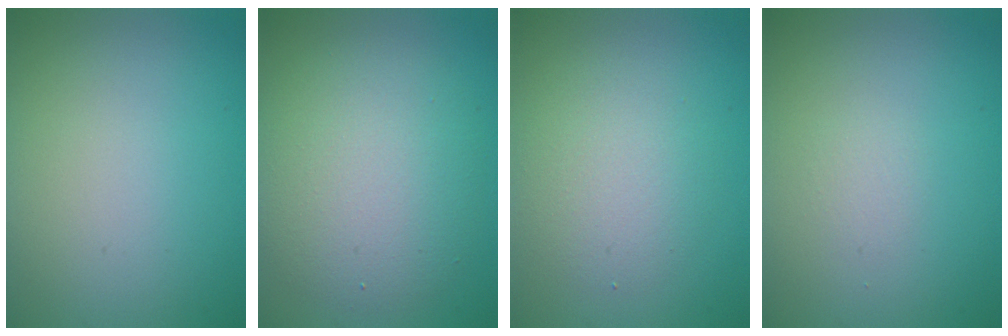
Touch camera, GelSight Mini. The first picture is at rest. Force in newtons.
{"total": 6.1, "press": 6.1, "slide": 0.4}
{"total": 3.2, "press": 3.2, "slide": 0.2}
{"total": 0.0}